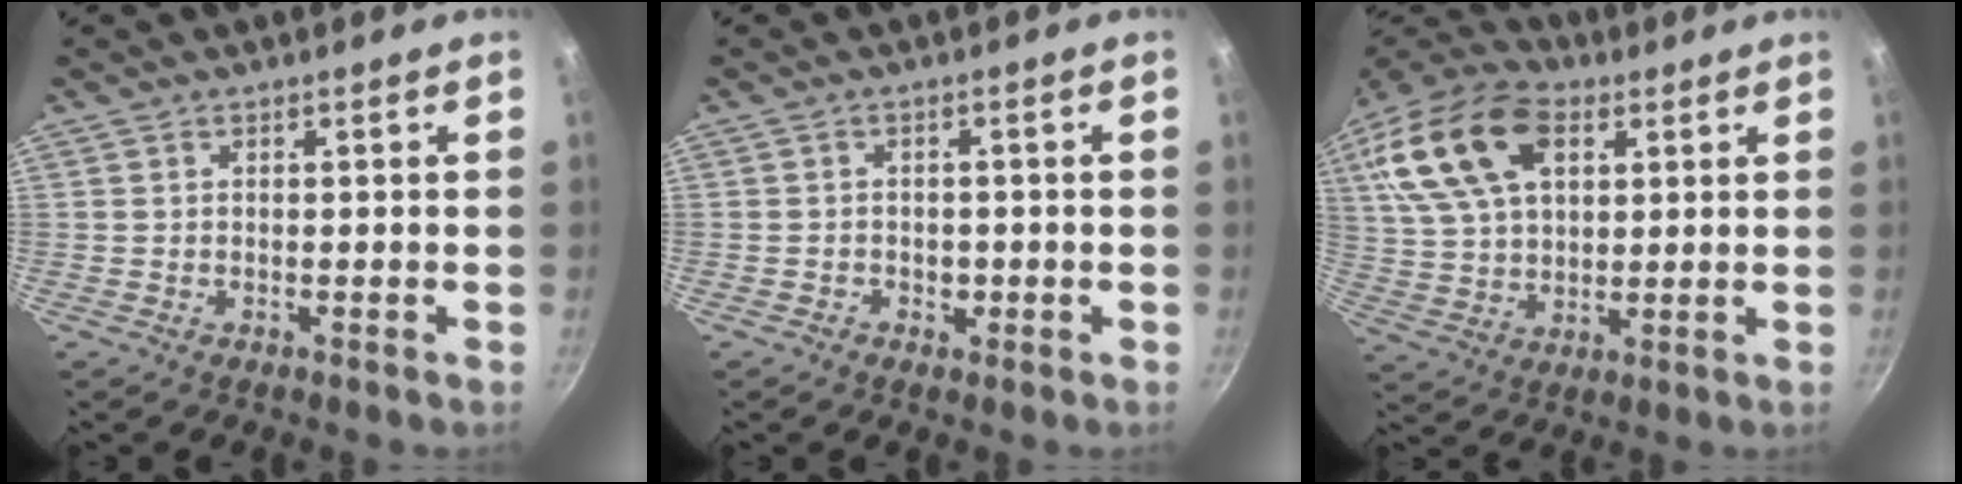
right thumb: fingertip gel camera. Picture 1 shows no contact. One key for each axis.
{"total": 2.1, "fx": -0.7, "fy": 1.8, "fz": 0.7, "tx": 0.002, "ty": 0.006, "tz": -0.007}
{"total": 19.4, "fx": 6.9, "fy": 12.0, "fz": 13.6, "tx": -0.246, "ty": 0.006, "tz": 0.123}